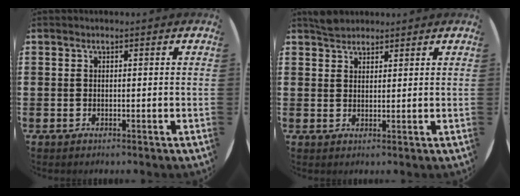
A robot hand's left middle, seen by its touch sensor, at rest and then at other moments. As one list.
[{"total": 2.3, "force": [2.2, 0.8, 0.0], "torque": [0.004, 0.003, 0.041]}]